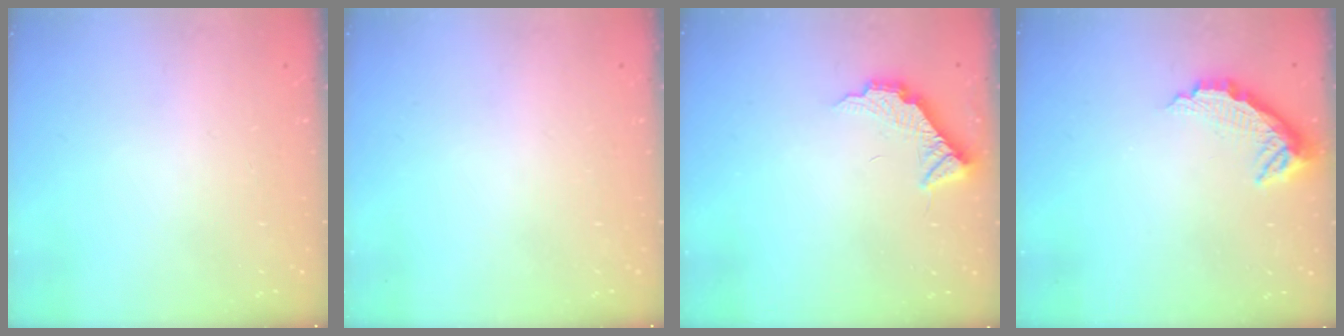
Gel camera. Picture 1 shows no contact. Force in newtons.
{"total": 0.0}
{"total": 10.3, "press": 10.3, "slide": 0.2}
{"total": 10.0, "press": 10.0, "slide": 0.6}